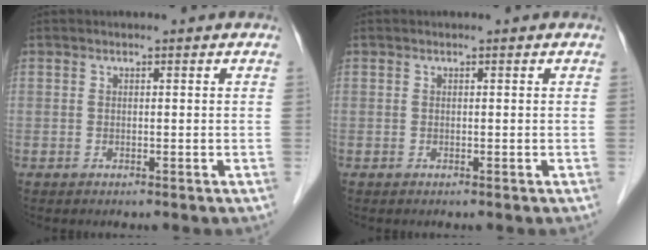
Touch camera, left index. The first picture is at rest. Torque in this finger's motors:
{"motor_torque": [-0.03, 0.02, 0.03, 0.01]}